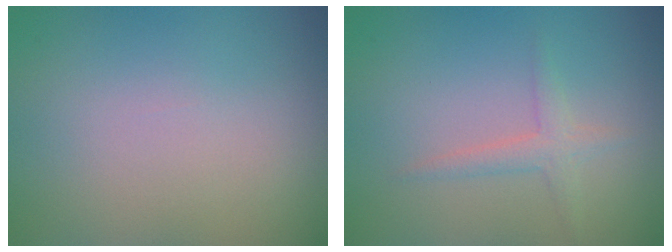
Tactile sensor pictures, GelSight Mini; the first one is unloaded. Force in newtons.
{"total": 1.7, "press": 1.7, "slide": 0.1}